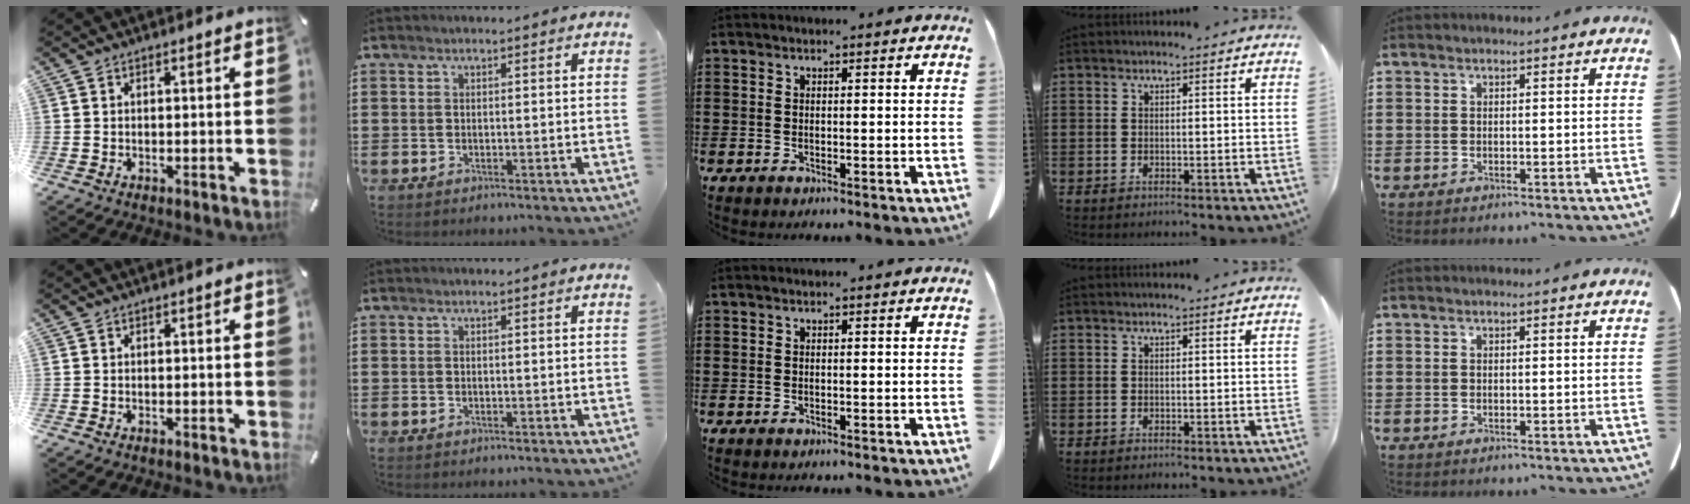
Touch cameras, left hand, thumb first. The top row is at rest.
{}